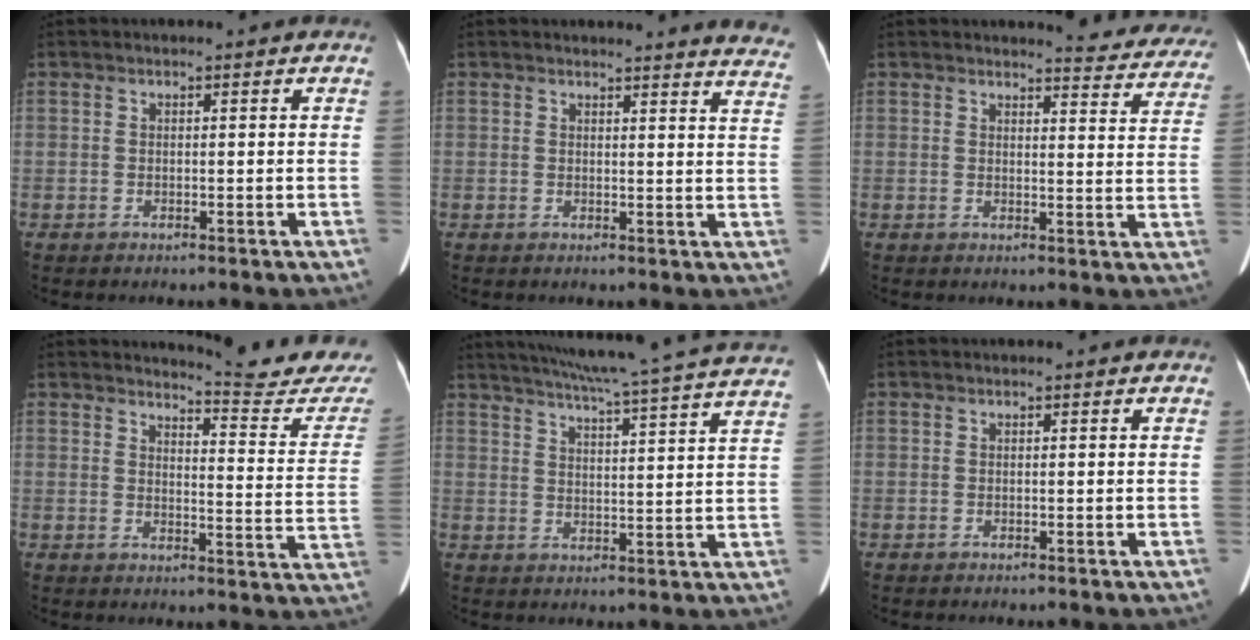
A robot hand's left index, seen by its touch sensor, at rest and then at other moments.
{"total": 10.1, "force": [10.0, 0.6, 1.3], "torque": [0.015, -0.070, 0.073]}
{"total": 10.1, "force": [9.8, 1.8, 1.6], "torque": [0.008, -0.042, 0.084]}
{"total": 13.7, "force": [13.6, -0.8, 1.6], "torque": [-0.013, -0.113, 0.143]}
{"total": 23.9, "force": [21.4, -0.9, 10.7], "torque": [-0.179, -0.025, 0.269]}
{"total": 0.0}